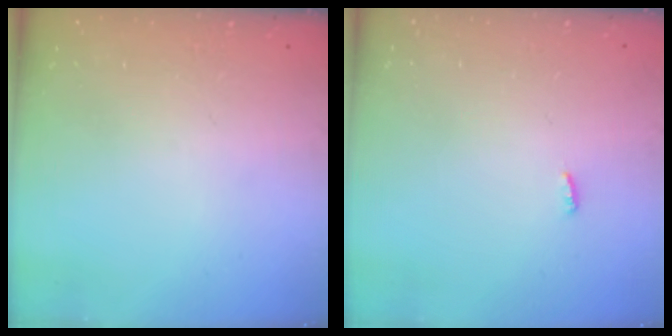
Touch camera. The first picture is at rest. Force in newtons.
{"total": 3.0, "press": 2.9, "slide": 0.8}